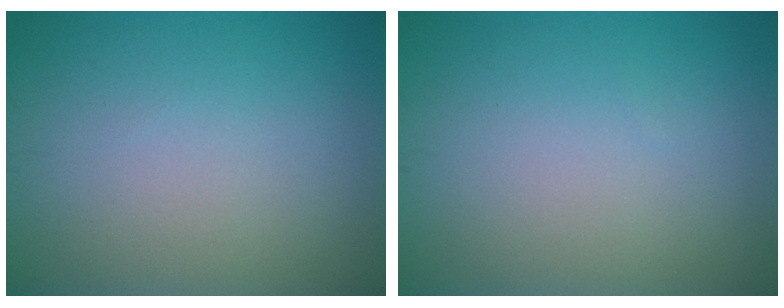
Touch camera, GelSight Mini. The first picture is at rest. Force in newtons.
{"total": 0.0}